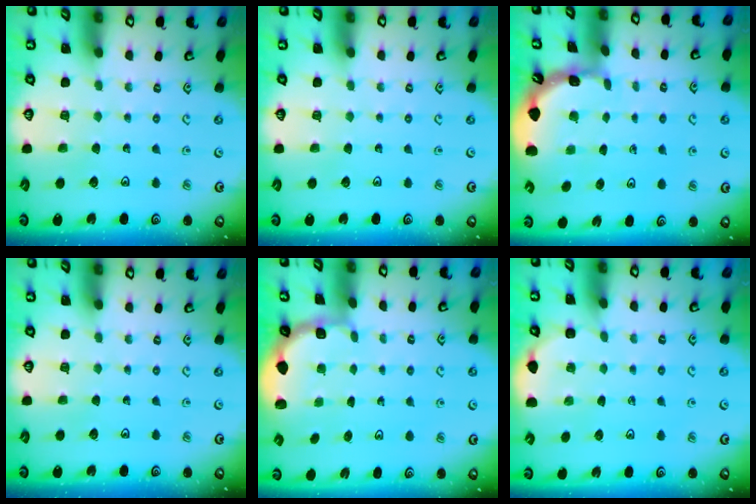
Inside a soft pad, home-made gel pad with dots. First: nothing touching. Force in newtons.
{"total": 0.0}
{"total": 1.8, "press": 1.8, "slide": 0.1}
{"total": 0.0}
{"total": 1.8, "press": 1.6, "slide": 0.7}
{"total": 3.0, "press": 2.9, "slide": 0.9}